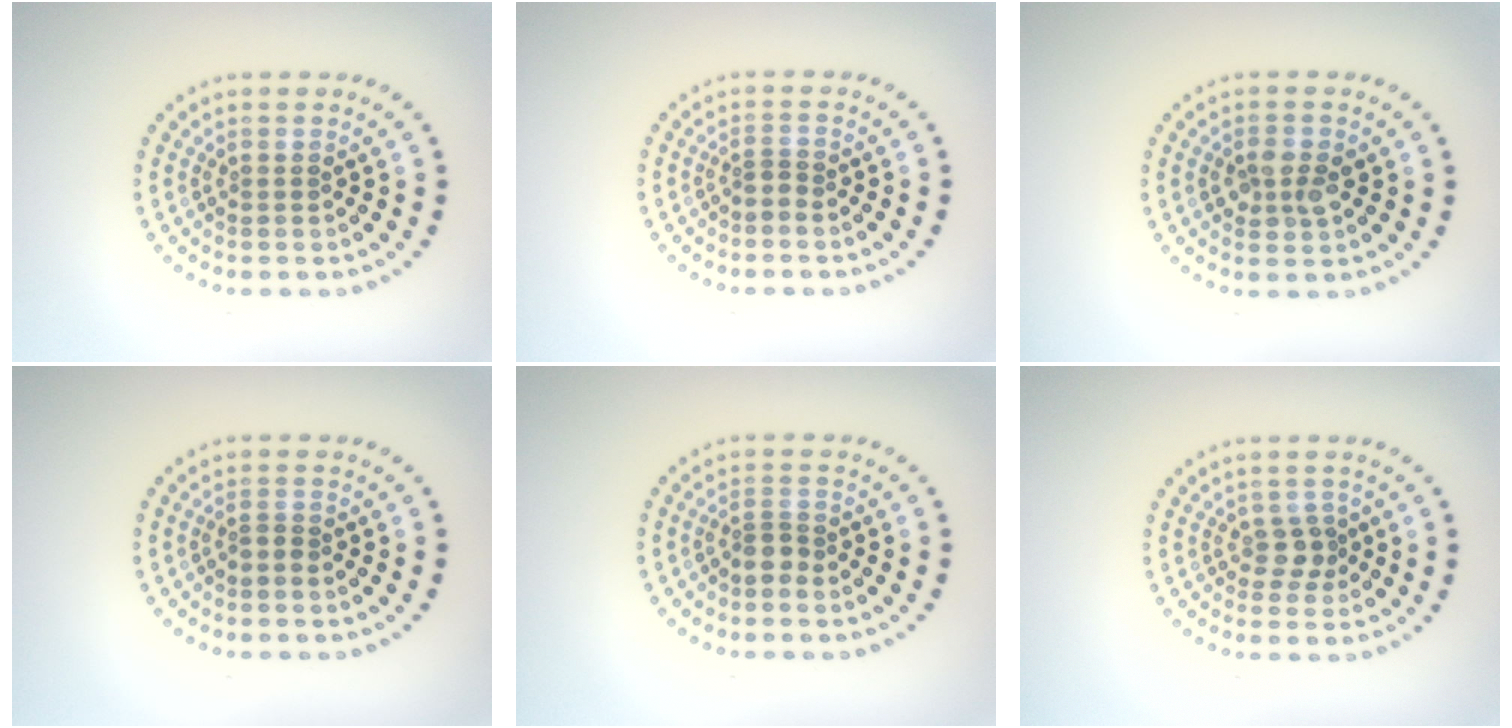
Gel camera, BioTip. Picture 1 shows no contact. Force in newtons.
{"total": 0.8, "press": 0.5, "slide": 0.6}
{"total": 2.4, "press": 2.4, "slide": 0.1}
{"total": 0.8, "press": 0.5, "slide": 0.6}
{"total": 1.4, "press": 1.0, "slide": 1.0}
{"total": 1.8, "press": 1.4, "slide": 1.1}